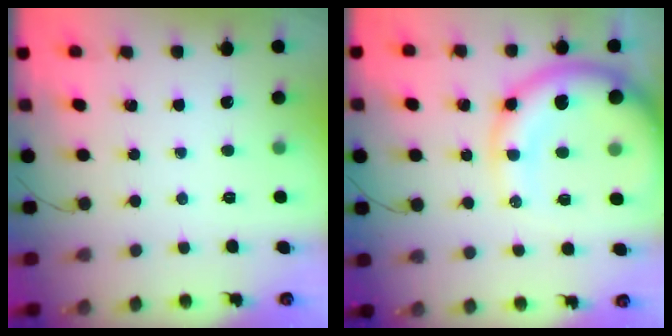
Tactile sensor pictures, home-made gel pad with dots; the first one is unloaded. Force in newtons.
{"total": 14.7, "press": 14.2, "slide": 3.7}